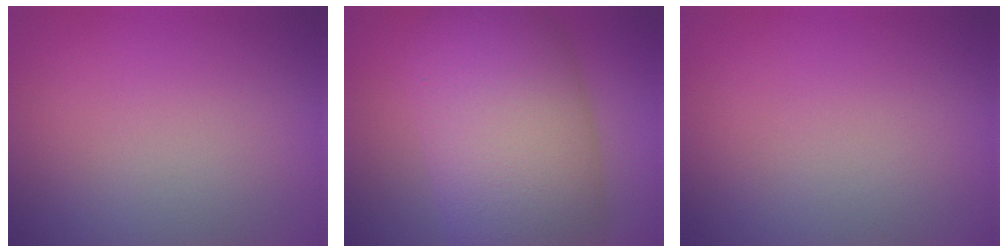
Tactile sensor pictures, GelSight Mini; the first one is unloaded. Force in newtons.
{"total": 13.4, "press": 13.4, "slide": 0.7}
{"total": 0.0}